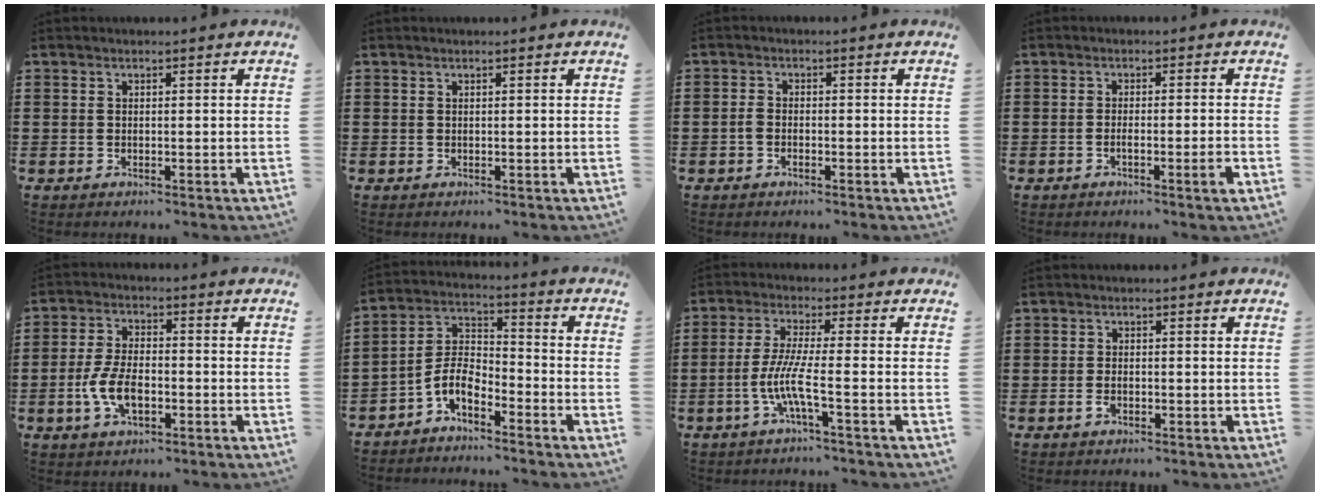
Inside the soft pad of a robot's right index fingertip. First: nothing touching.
{"total": 0.0}
{"total": 1.4, "force": [-0.6, 0.7, 1.0], "torque": [-0.027, -0.002, -0.015]}
{"total": 2.5, "force": [-1.0, 0.0, 2.3], "torque": [-0.037, -0.003, -0.019]}
{"total": 6.8, "force": [-2.1, 3.3, 5.6], "torque": [-0.130, -0.002, -0.044]}
{"total": 5.5, "force": [-3.8, 2.4, 3.1], "torque": [-0.090, -0.005, -0.085]}
{"total": 6.5, "force": [-2.2, 0.3, 6.1], "torque": [-0.142, -0.015, -0.053]}
{"total": 1.5, "force": [-0.6, 0.8, 1.2], "torque": [-0.030, -0.005, -0.012]}